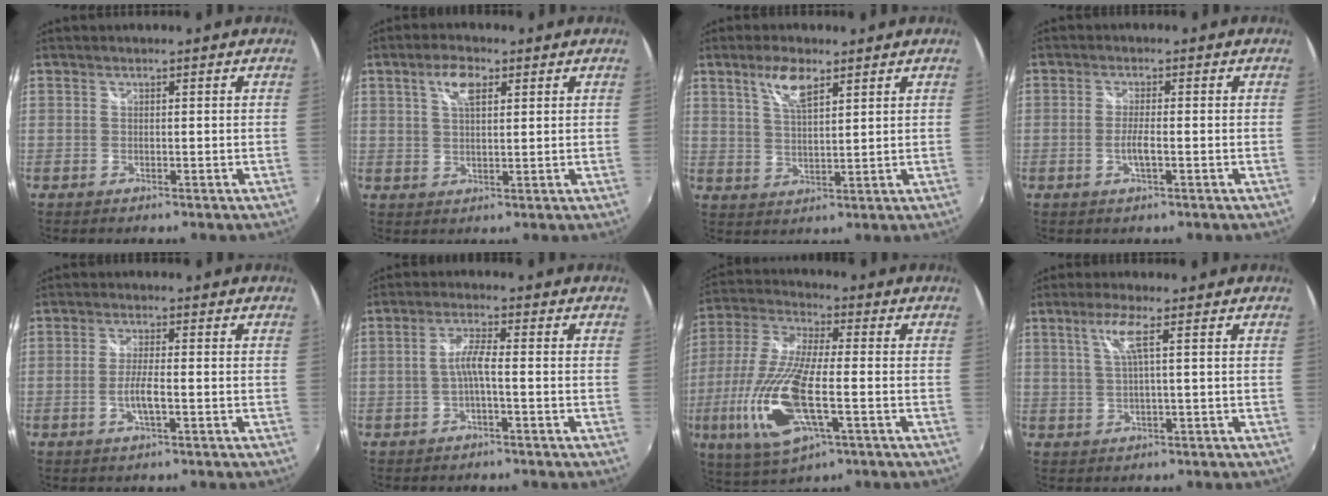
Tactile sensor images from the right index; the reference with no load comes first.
{"total": 5.1, "force": [2.2, 2.2, 4.0], "torque": [-0.072, 0.009, 0.039]}
{"total": 6.0, "force": [3.6, 1.9, 4.4], "torque": [-0.083, 0.005, 0.069]}
{"total": 3.0, "force": [-1.0, 0.3, 2.8], "torque": [-0.056, -0.003, -0.020]}
{"total": 3.9, "force": [-1.3, 0.5, 3.7], "torque": [-0.074, -0.004, -0.026]}
{"total": 3.4, "force": [-1.2, 0.1, 3.2], "torque": [-0.068, 0.007, -0.024]}
{"total": 18.3, "force": [-5.0, 5.6, 16.7], "torque": [-0.365, -0.021, -0.100]}
{"total": 4.2, "force": [1.3, -0.5, 4.0], "torque": [-0.076, 0.003, 0.029]}